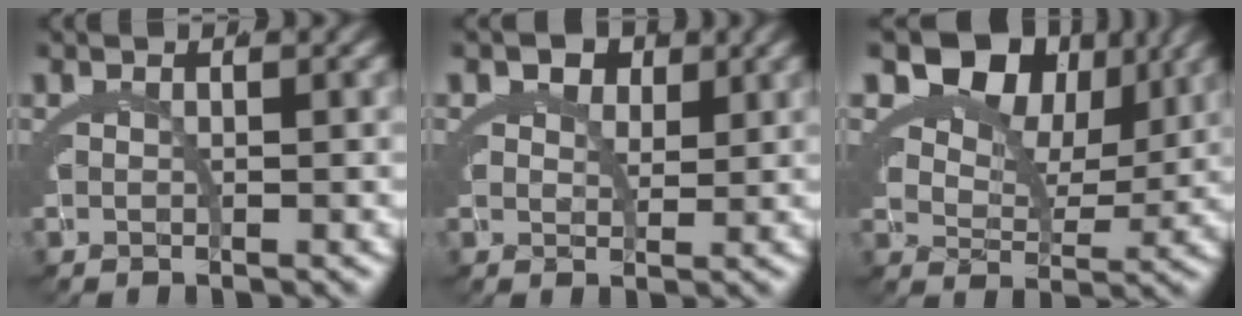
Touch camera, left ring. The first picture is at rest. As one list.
[{"total": 3.8, "force": [1.3, 3.3, 1.5], "torque": [-0.029, -0.018, 0.021]}, {"total": 10.2, "force": [4.8, 6.9, 5.7], "torque": [-0.097, 0.003, 0.075]}]